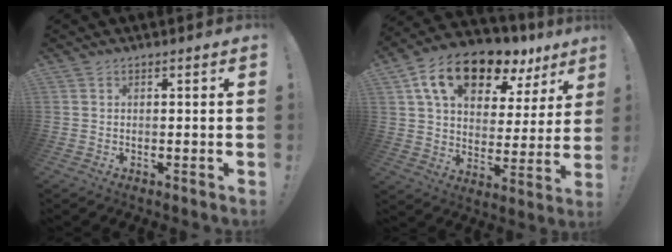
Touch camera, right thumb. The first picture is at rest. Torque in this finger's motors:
{"motor_torque": [0.09, 1.37, 0.97, 0.25, 0.12]}